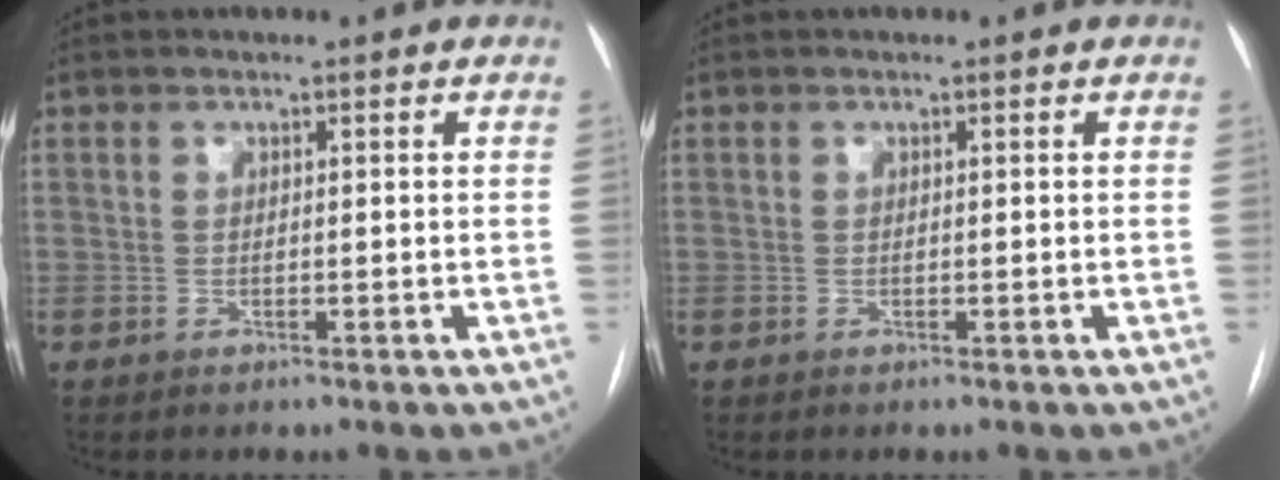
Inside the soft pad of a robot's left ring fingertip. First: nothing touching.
{"total": 0.0}